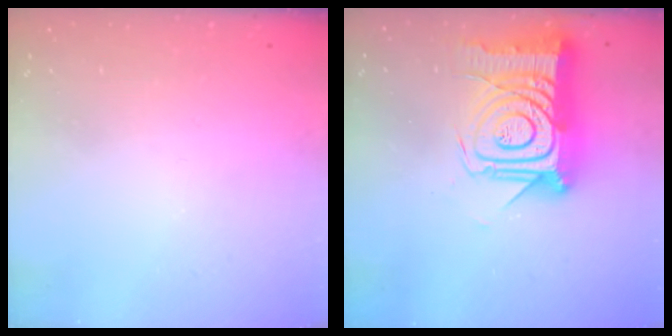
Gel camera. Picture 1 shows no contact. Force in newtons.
{"total": 22.4, "press": 22.4, "slide": 1.7}